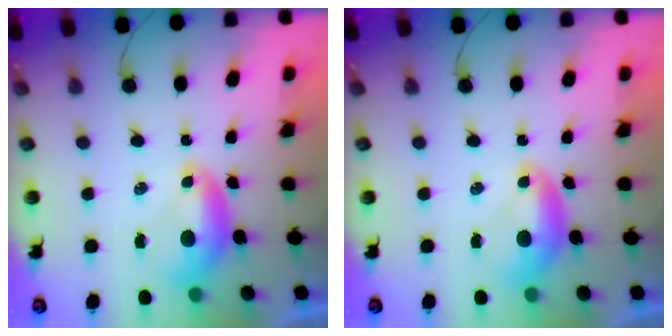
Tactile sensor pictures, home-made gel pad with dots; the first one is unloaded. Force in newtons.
{"total": 0.0}